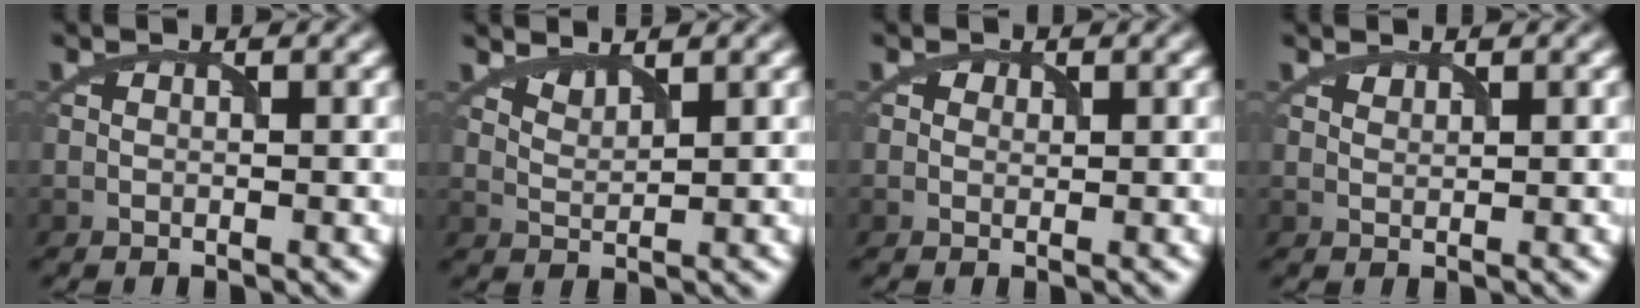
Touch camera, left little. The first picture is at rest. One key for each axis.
{"total": 1.3, "fx": 1.2, "fy": 0.2, "fz": 0.5, "tx": -0.009, "ty": -0.002, "tz": 0.031}
{"total": 1.3, "fx": 0.7, "fy": 1.0, "fz": 0.4, "tx": -0.001, "ty": 0.004, "tz": 0.003}
{"total": 0.5, "fx": 0.5, "fy": 0.1, "fz": -0.1, "tx": 0.000, "ty": 0.001, "tz": 0.016}